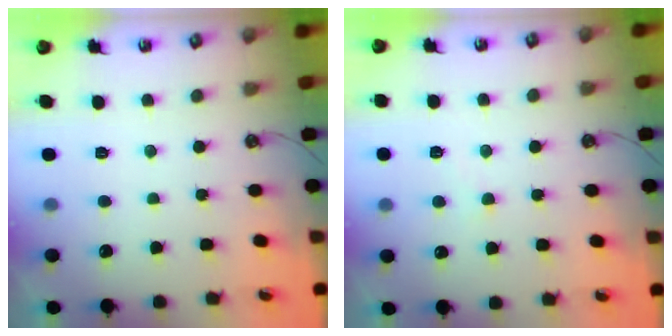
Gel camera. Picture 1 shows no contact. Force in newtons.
{"total": 3.3, "press": 3.3, "slide": 0.5}